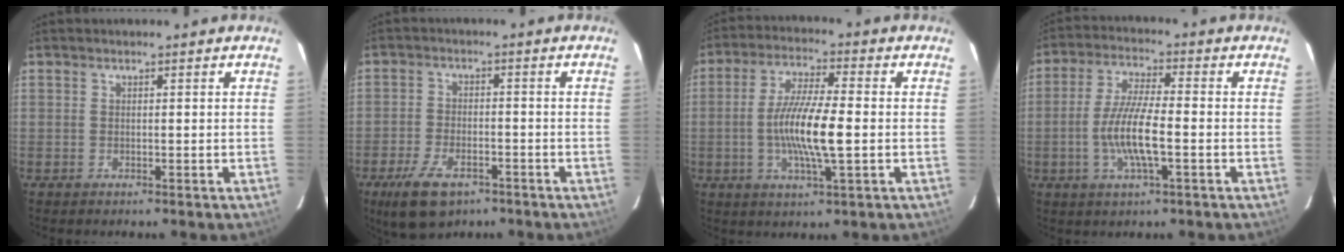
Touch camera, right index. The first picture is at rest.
{"total": 9.9, "force": [-6.2, 4.8, 5.9], "torque": [-0.141, -0.017, -0.107]}
{"total": 11.1, "force": [-1.6, 1.7, 10.9], "torque": [-0.207, -0.003, -0.032]}
{"total": 9.5, "force": [-2.3, 1.8, 9.0], "torque": [-0.178, -0.005, -0.046]}